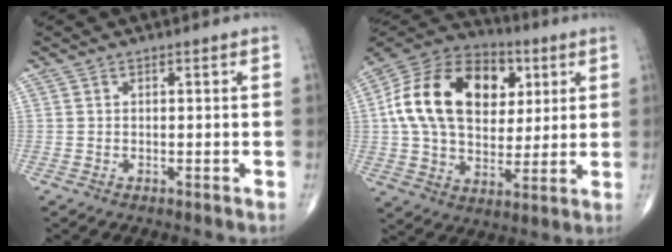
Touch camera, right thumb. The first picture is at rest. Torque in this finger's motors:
{"motor_torque": [2.29, 2.72, 0.50, -0.21, 0.30]}